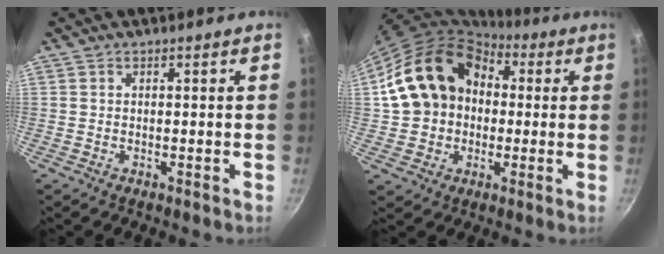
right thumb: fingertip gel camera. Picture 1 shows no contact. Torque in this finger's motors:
{"motor_torque": [1.20, 3.81, 0.91, -0.82, 0.63]}